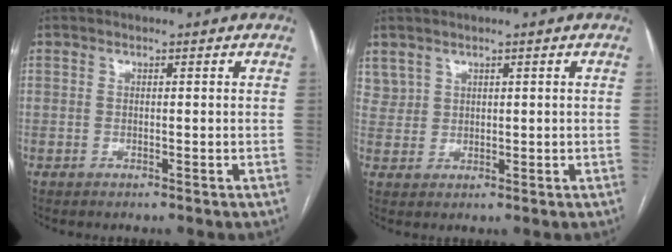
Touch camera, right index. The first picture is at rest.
{"total": 2.7, "force": [2.0, 1.8, 0.2], "torque": [0.003, 0.007, 0.043]}